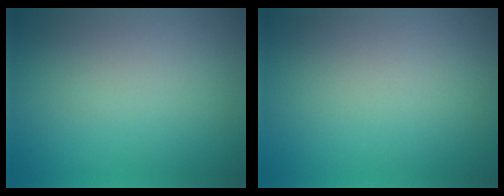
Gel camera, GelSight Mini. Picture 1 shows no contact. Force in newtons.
{"total": 0.0}